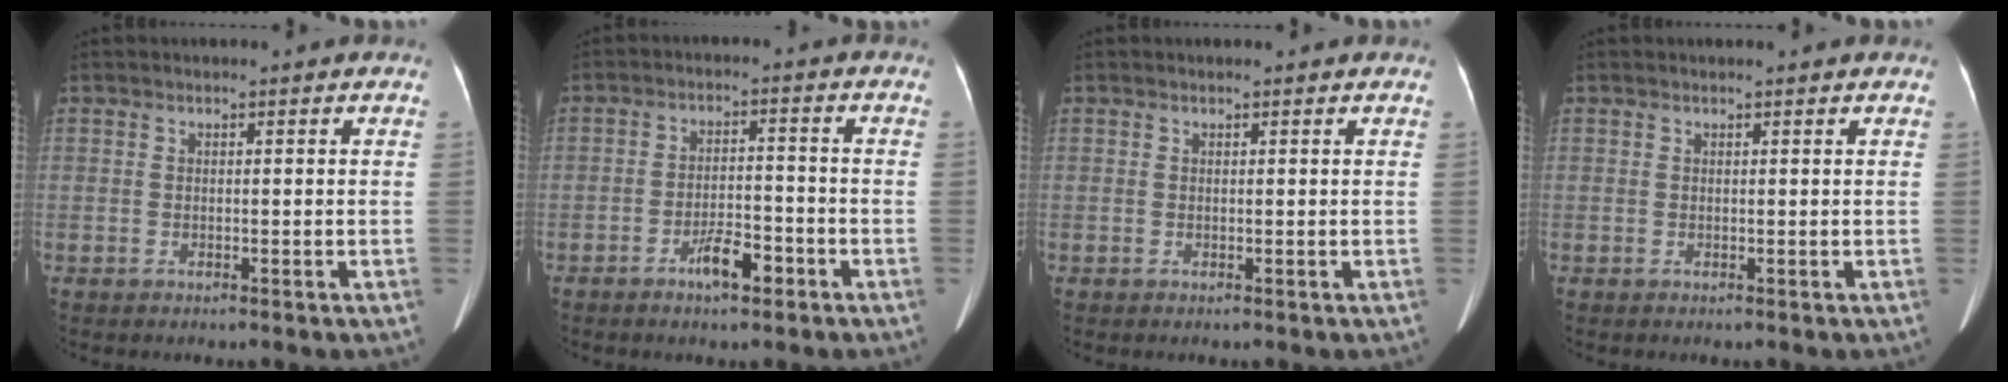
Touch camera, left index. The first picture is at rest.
{"total": 4.7, "force": [-2.9, 1.4, 3.4], "torque": [-0.064, 0.003, -0.049]}
{"total": 0.9, "force": [0.9, 0.0, 0.2], "torque": [-0.010, 0.005, 0.011]}
{"total": 1.3, "force": [1.2, 0.1, 0.5], "torque": [-0.010, 0.009, 0.015]}